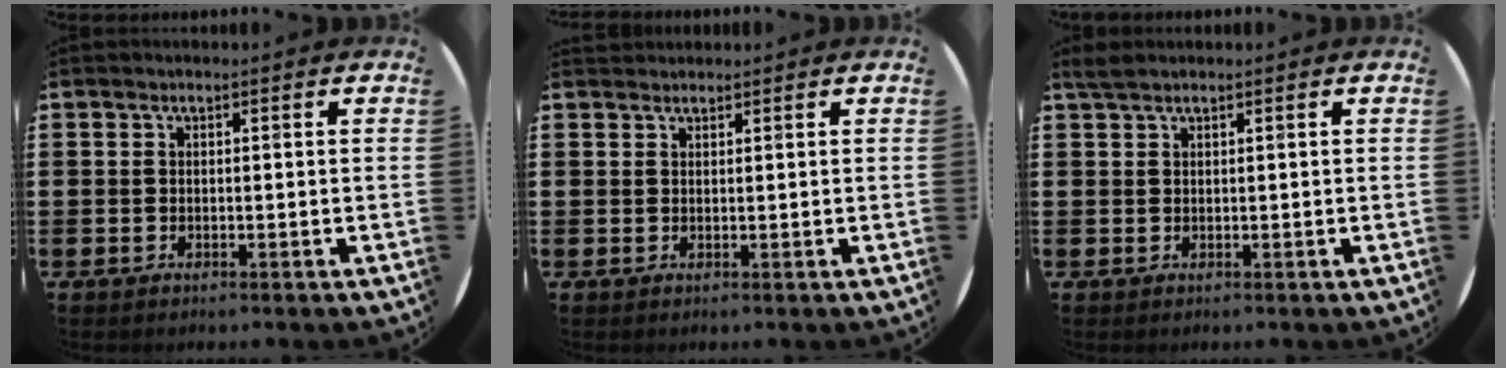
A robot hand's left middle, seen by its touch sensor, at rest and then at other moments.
{"total": 0.8, "force": [0.8, 0.1, -0.2], "torque": [0.004, 0.003, 0.014]}
{"total": 1.3, "force": [1.2, 0.1, 0.6], "torque": [-0.015, 0.002, 0.022]}